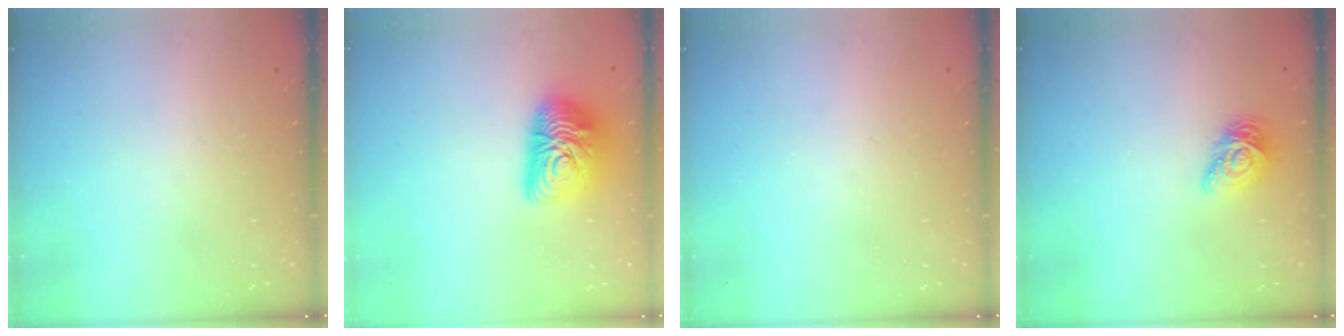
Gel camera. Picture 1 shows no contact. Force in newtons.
{"total": 13.4, "press": 13.4, "slide": 0.8}
{"total": 0.0}
{"total": 9.3, "press": 9.3, "slide": 0.3}